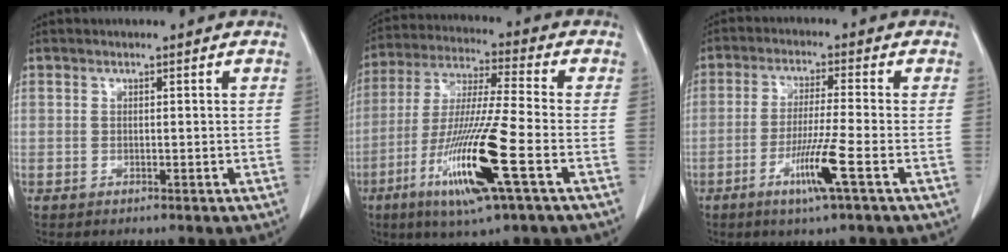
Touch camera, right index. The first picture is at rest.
{"total": 16.2, "force": [-6.4, 0.1, 15.0], "torque": [-0.305, -0.026, -0.119]}
{"total": 7.5, "force": [-3.3, -1.0, 6.6], "torque": [-0.127, -0.017, -0.064]}